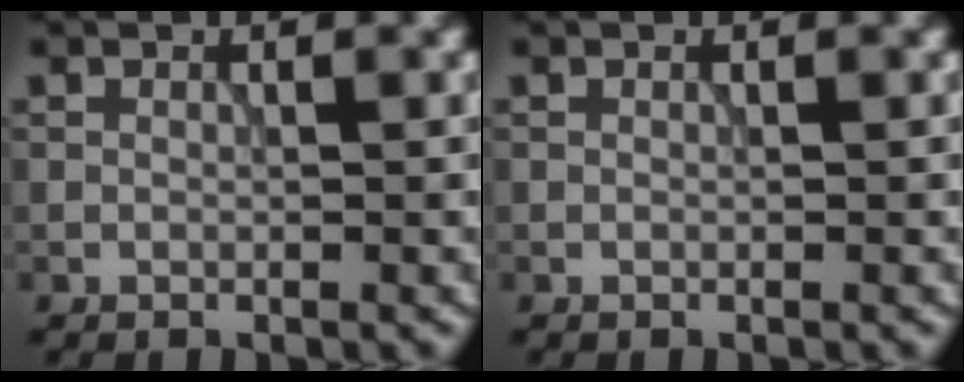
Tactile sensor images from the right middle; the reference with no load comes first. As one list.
[{"total": 0.0}]